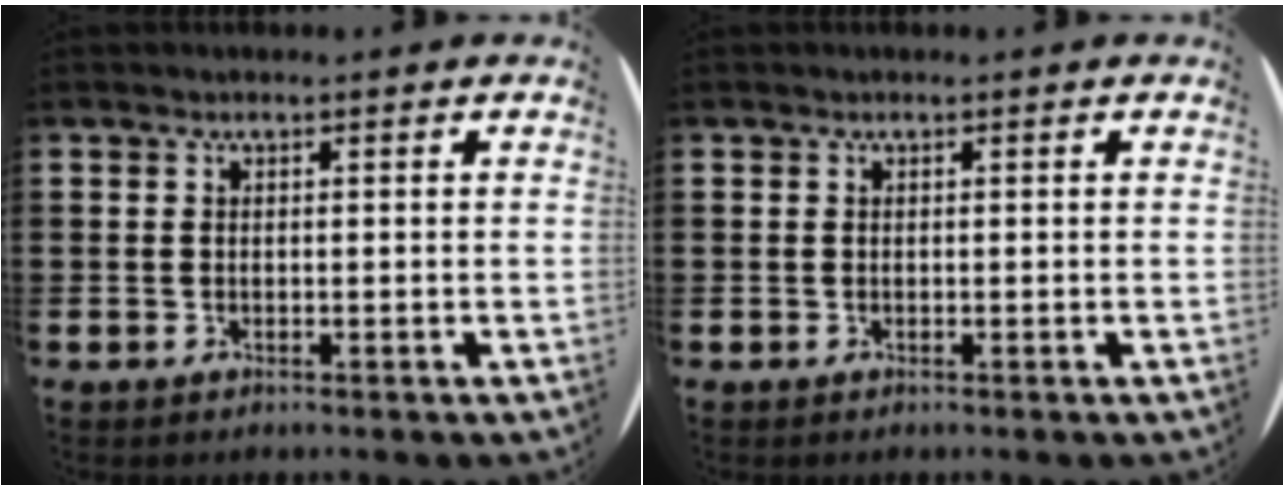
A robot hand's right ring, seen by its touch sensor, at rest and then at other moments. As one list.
[{"total": 0.0}]